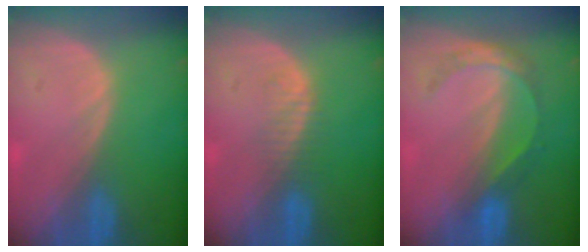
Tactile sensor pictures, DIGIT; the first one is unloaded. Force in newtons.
{"total": 2.3, "press": 2.3, "slide": 0.3}
{"total": 5.2, "press": 4.6, "slide": 2.5}